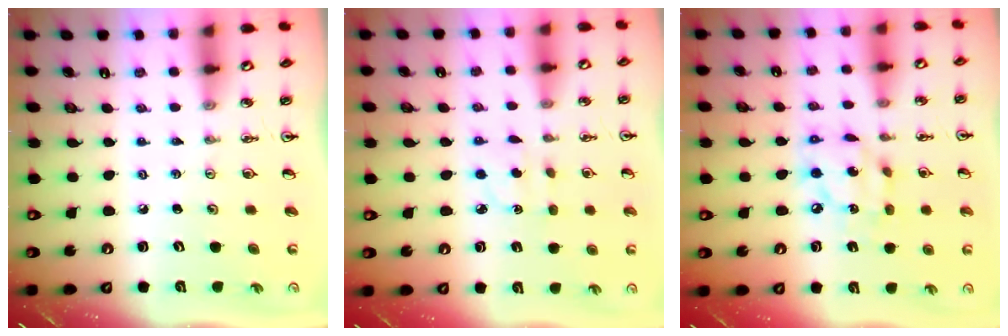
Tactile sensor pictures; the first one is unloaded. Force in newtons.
{"total": 3.0, "press": 2.9, "slide": 0.8}
{"total": 11.8, "press": 11.7, "slide": 1.2}